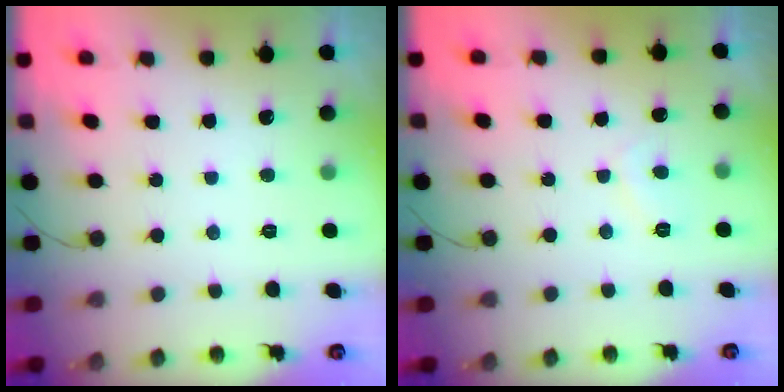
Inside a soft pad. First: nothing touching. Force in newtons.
{"total": 1.8, "press": 1.7, "slide": 0.7}